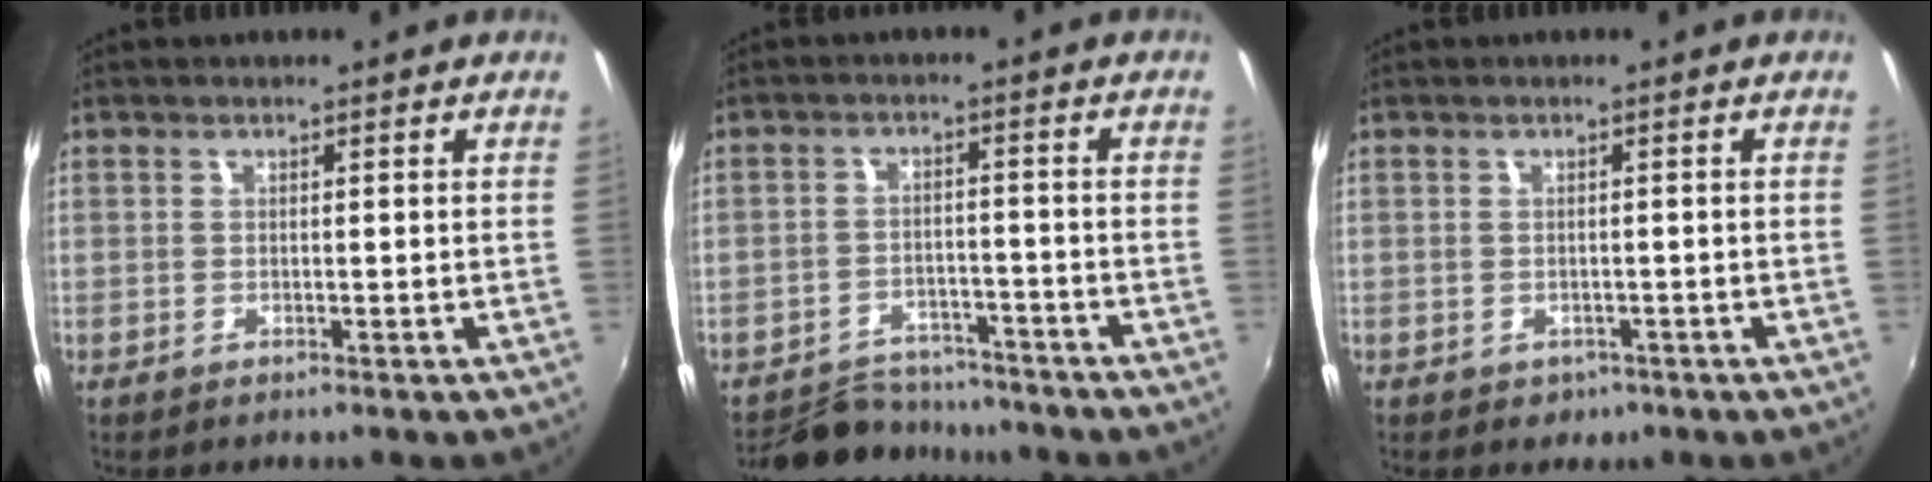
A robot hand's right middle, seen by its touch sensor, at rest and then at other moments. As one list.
[{"total": 10.4, "force": [-9.5, 3.4, 2.3], "torque": [-0.066, 0.010, -0.141]}, {"total": 2.1, "force": [-0.8, 1.8, 0.7], "torque": [-0.015, -0.004, -0.006]}]